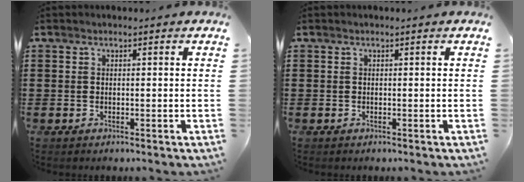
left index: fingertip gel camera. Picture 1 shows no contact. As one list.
[{"total": 0.0}]